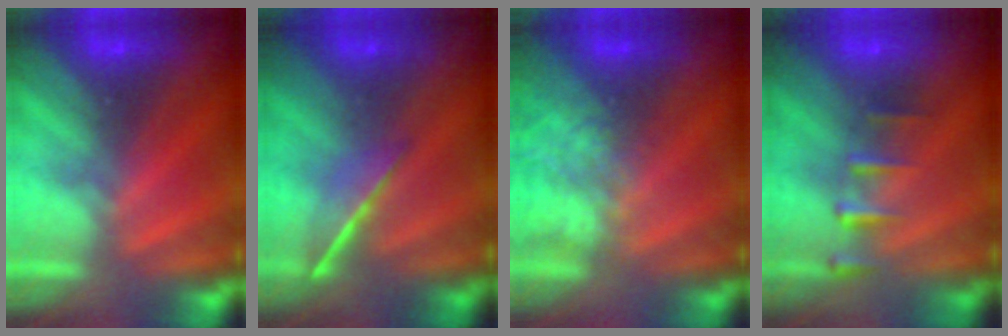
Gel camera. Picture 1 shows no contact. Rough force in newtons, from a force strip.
{"total": 1.5}
{"total": 2.1}
{"total": 2.3}